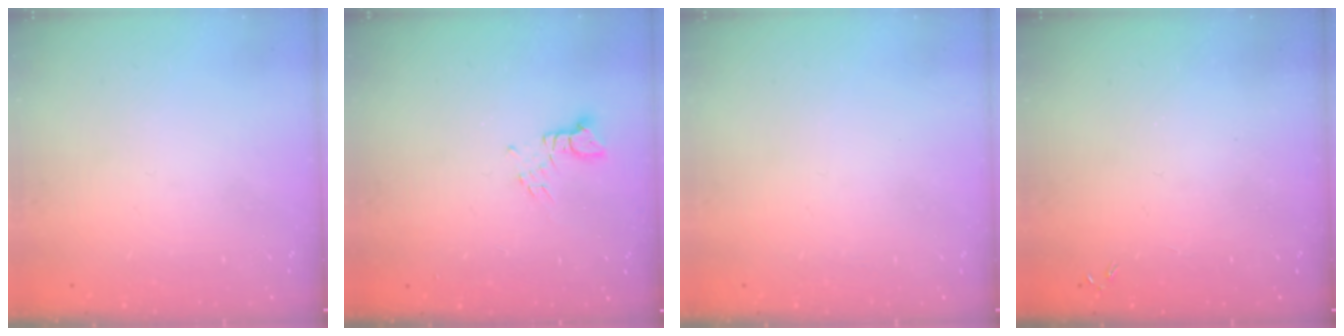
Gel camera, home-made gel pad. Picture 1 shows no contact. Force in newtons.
{"total": 2.4, "press": 2.3, "slide": 0.3}
{"total": 0.0}
{"total": 0.0}